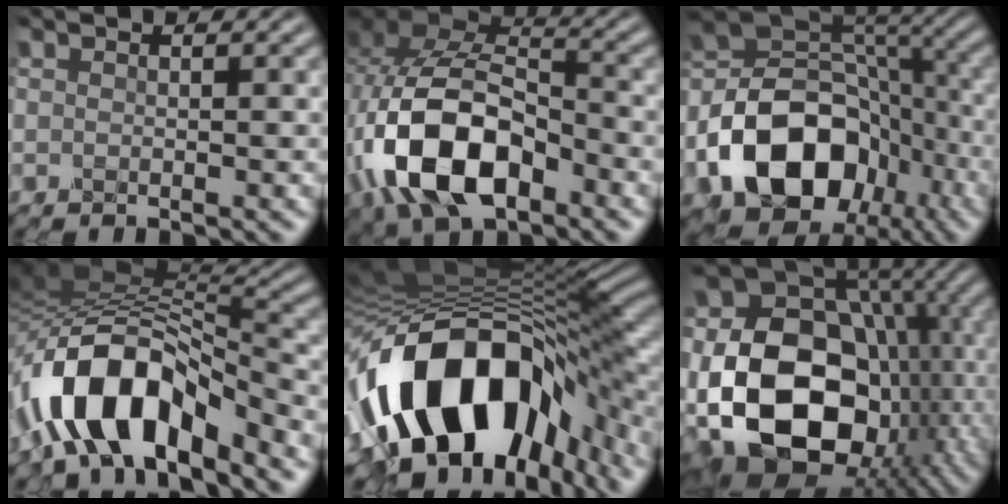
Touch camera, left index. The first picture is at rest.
{"total": 12.4, "force": [-4.7, 7.0, 9.1], "torque": [-0.203, -0.003, -0.094]}
{"total": 14.5, "force": [-5.8, 10.2, 8.5], "torque": [-0.161, -0.010, -0.103]}
{"total": 11.7, "force": [-5.7, 5.3, 8.6], "torque": [-0.150, 0.014, -0.107]}
{"total": 17.5, "force": [-5.5, 10.1, 13.2], "torque": [-0.245, -0.023, -0.079]}
{"total": 21.3, "force": [-3.1, 16.0, 13.6], "torque": [-0.283, -0.002, -0.046]}